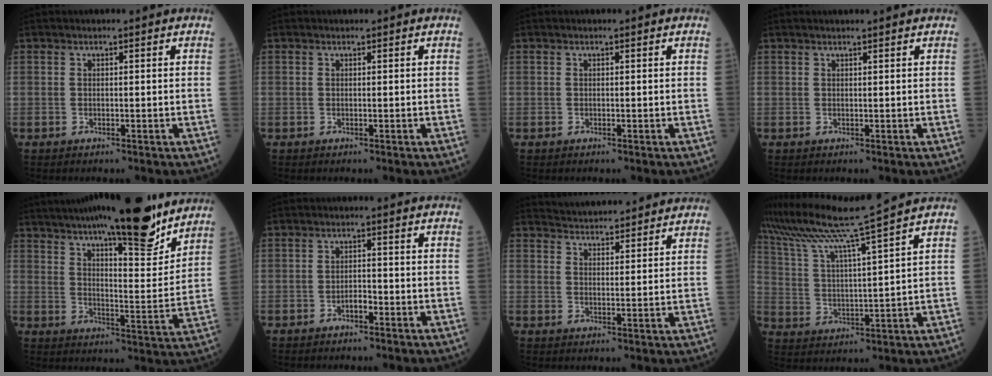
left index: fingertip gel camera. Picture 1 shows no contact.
{"total": 0.0}
{"total": 0.0}
{"total": 2.2, "force": [1.8, -0.3, 1.1], "torque": [-0.013, 0.012, 0.023]}
{"total": 21.1, "force": [16.5, 3.4, 12.6], "torque": [-0.196, -0.005, 0.235]}
{"total": 2.0, "force": [-1.6, 0.5, 1.0], "torque": [-0.014, -0.002, -0.027]}
{"total": 12.0, "force": [11.3, 1.6, 3.5], "torque": [-0.052, 0.015, 0.151]}
{"total": 13.4, "force": [11.4, -3.5, 6.0], "torque": [-0.122, -0.018, 0.197]}